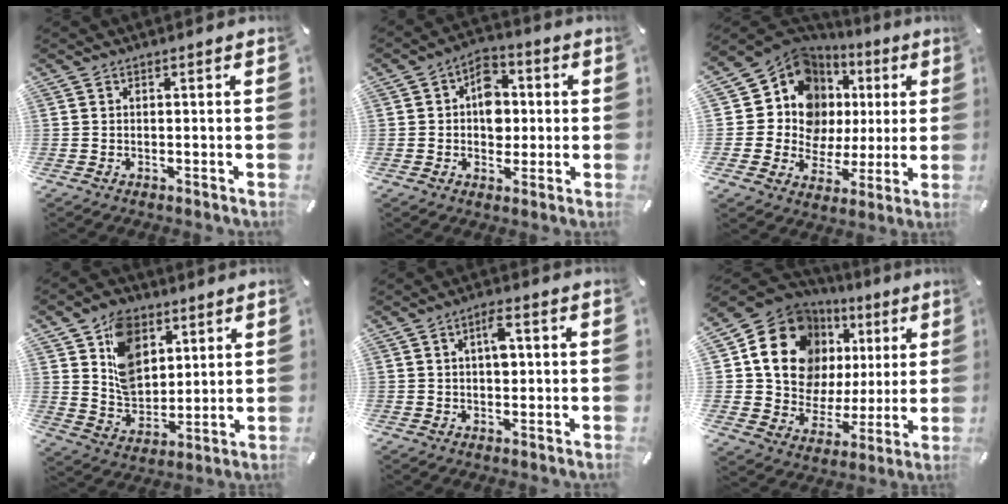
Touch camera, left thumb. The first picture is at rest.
{"total": 8.3, "force": [0.3, 6.7, 4.9], "torque": [-0.060, 0.007, 0.005]}
{"total": 12.9, "force": [5.2, 11.2, 3.7], "torque": [-0.060, -0.071, 0.106]}
{"total": 12.0, "force": [5.6, 9.1, 5.5], "torque": [-0.101, -0.014, 0.111]}
{"total": 4.9, "force": [1.0, 2.4, 4.1], "torque": [-0.060, 0.000, 0.010]}
{"total": 18.6, "force": [6.7, 14.9, 8.8], "torque": [-0.148, -0.040, 0.128]}